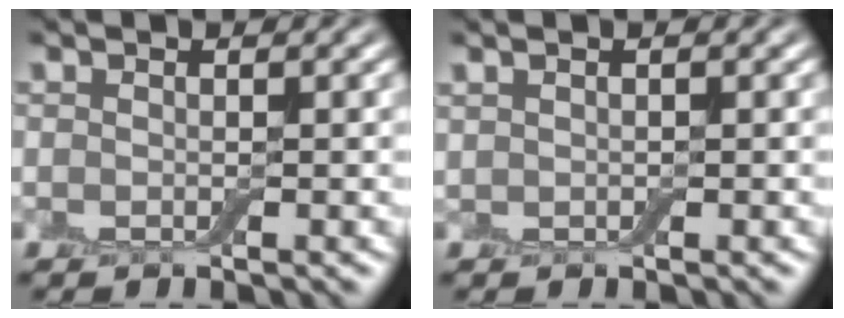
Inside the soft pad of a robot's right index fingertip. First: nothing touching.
{"total": 0.5, "force": [0.5, 0.3, 0.0], "torque": [0.000, -0.002, 0.010]}